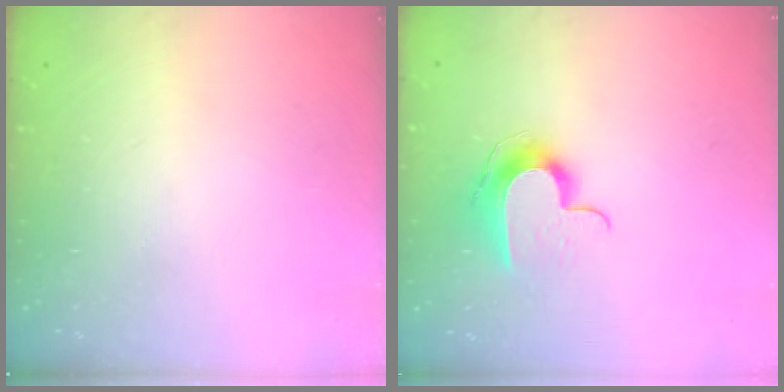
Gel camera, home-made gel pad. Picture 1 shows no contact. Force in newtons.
{"total": 9.9, "press": 9.9, "slide": 0.1}